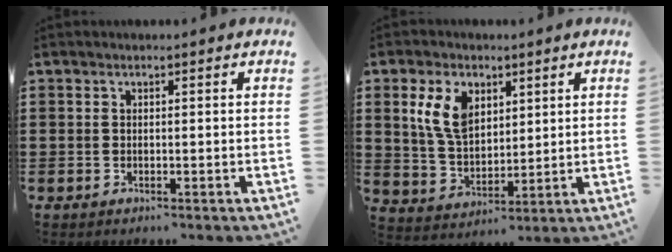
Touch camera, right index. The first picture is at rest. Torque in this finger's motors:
{"motor_torque": [0.43, 0.19, 0.30, 0.06]}